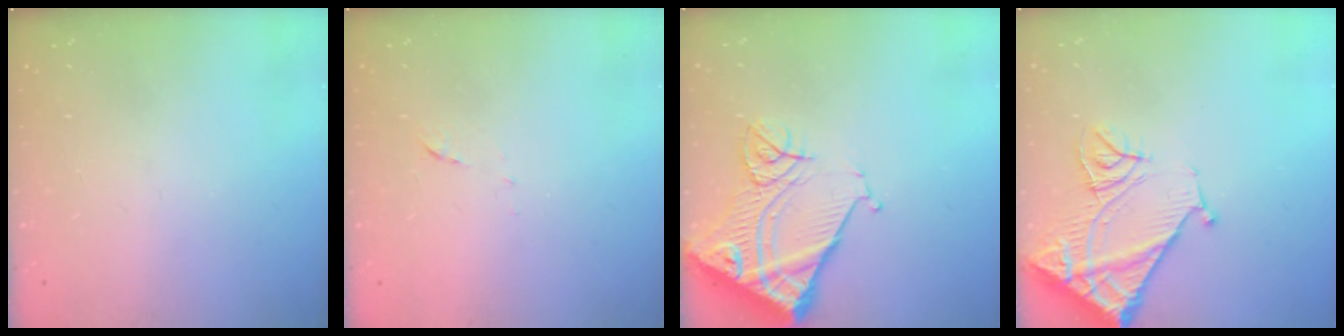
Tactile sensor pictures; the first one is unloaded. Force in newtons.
{"total": 5.5, "press": 5.4, "slide": 0.4}
{"total": 15.4, "press": 15.3, "slide": 1.8}
{"total": 14.3, "press": 14.2, "slide": 1.8}